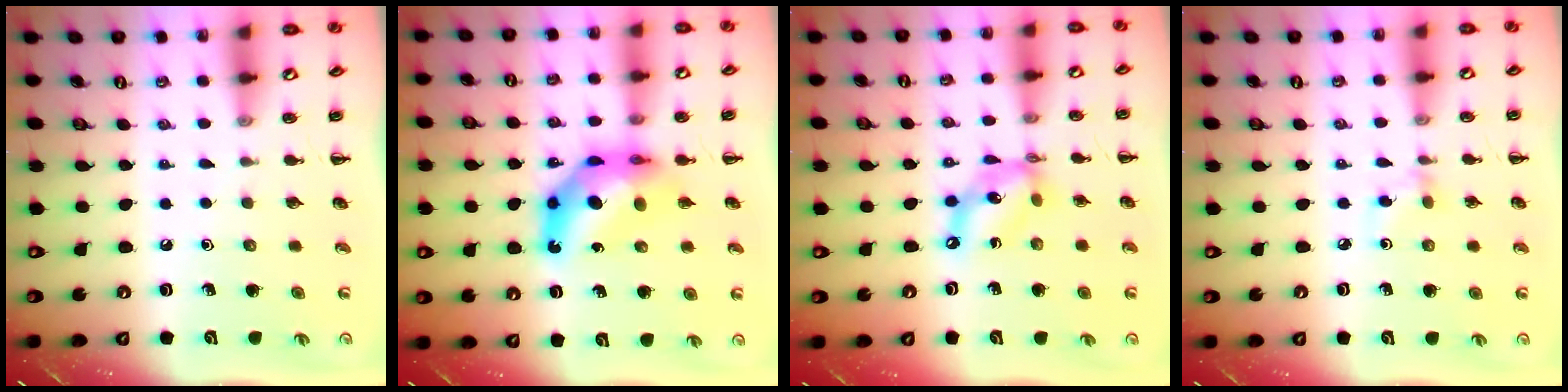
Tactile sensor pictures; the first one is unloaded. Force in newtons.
{"total": 10.3, "press": 9.8, "slide": 3.2}
{"total": 10.9, "press": 10.5, "slide": 2.6}
{"total": 2.8, "press": 2.6, "slide": 1.0}